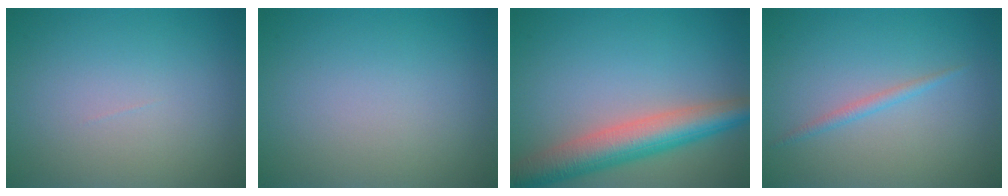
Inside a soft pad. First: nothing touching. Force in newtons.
{"total": 0.0}
{"total": 6.6, "press": 6.6, "slide": 0.3}
{"total": 1.0, "press": 1.0, "slide": 0.0}